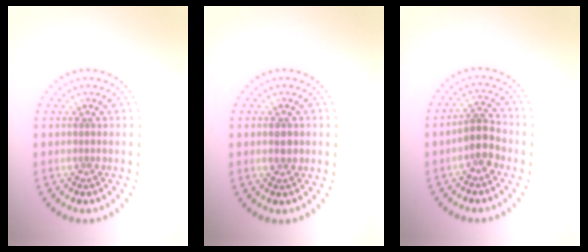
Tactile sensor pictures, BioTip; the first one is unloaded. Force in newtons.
{"total": 1.4, "press": 1.4, "slide": 0.2}
{"total": 3.2, "press": 3.0, "slide": 1.2}